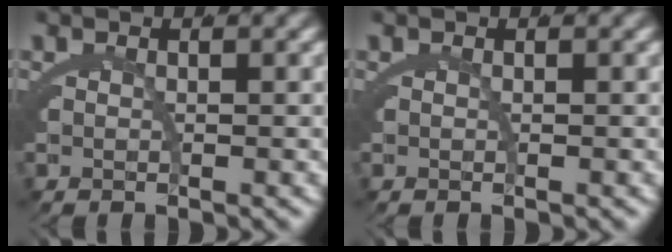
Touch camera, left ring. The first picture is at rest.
{"total": 0.0}